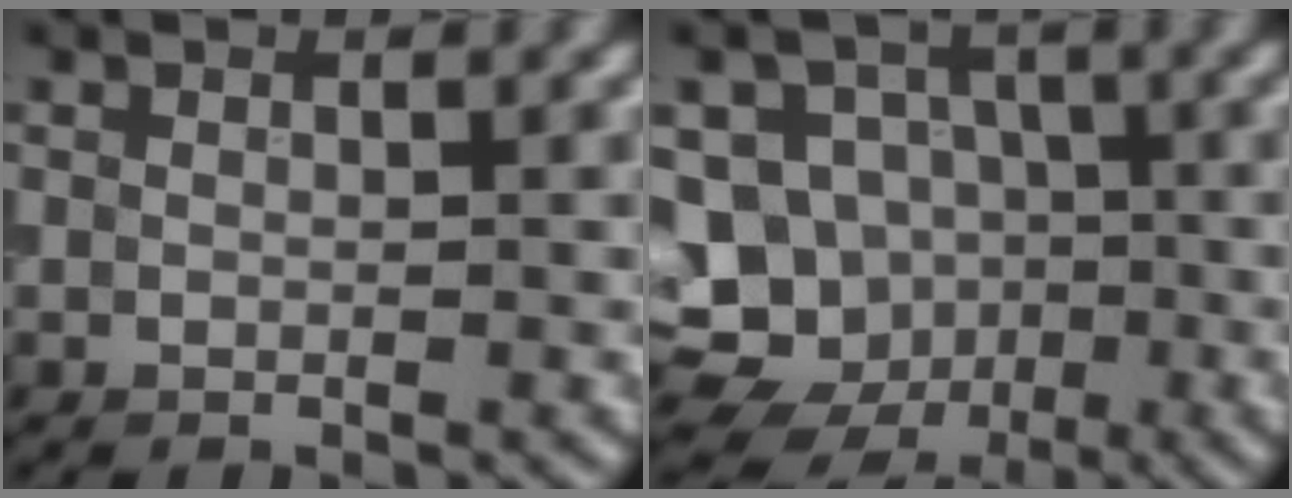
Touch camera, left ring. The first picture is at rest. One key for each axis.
{"total": 13.8, "fx": -5.1, "fy": 12.3, "fz": 3.6, "tx": -0.078, "ty": -0.009, "tz": -0.077}